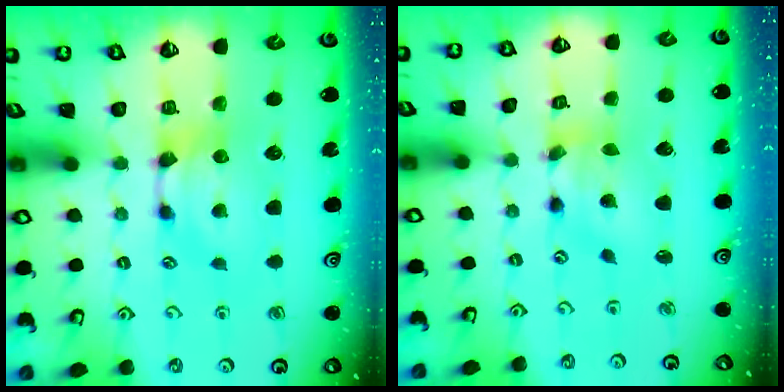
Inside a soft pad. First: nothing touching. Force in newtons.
{"total": 3.7, "press": 3.3, "slide": 1.6}